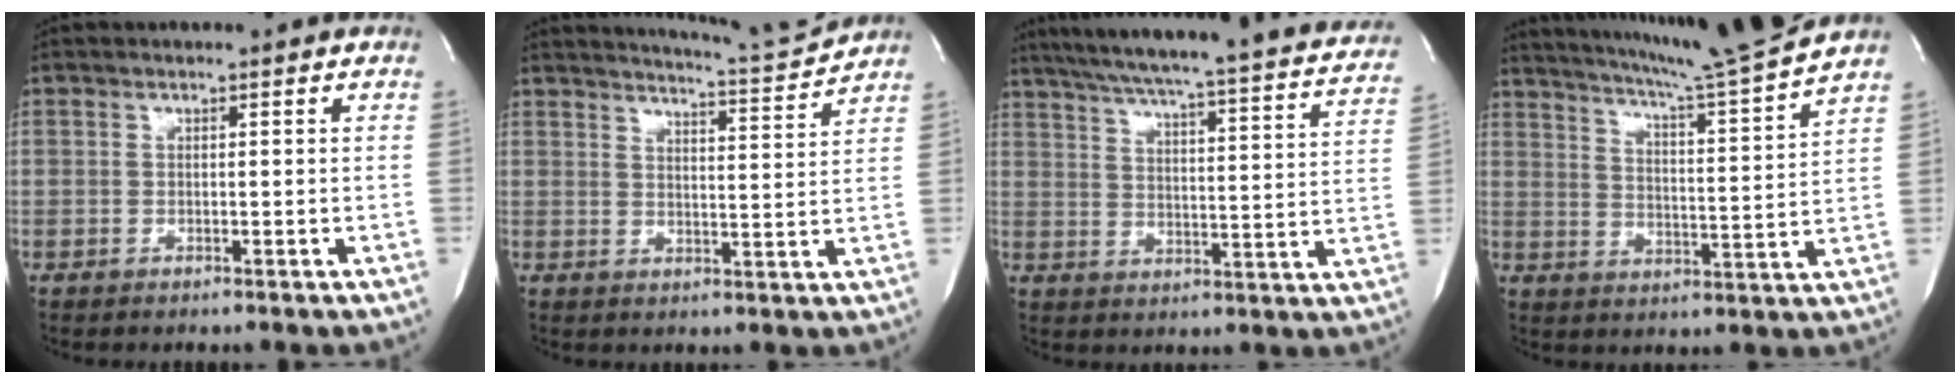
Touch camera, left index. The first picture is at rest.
{"total": 8.9, "force": [8.7, -1.5, 1.3], "torque": [-0.032, -0.028, 0.122]}
{"total": 30.4, "force": [27.1, 2.4, 13.6], "torque": [-0.215, -0.057, 0.333]}
{"total": 17.6, "force": [15.7, -2.2, 7.7], "torque": [-0.133, -0.039, 0.221]}